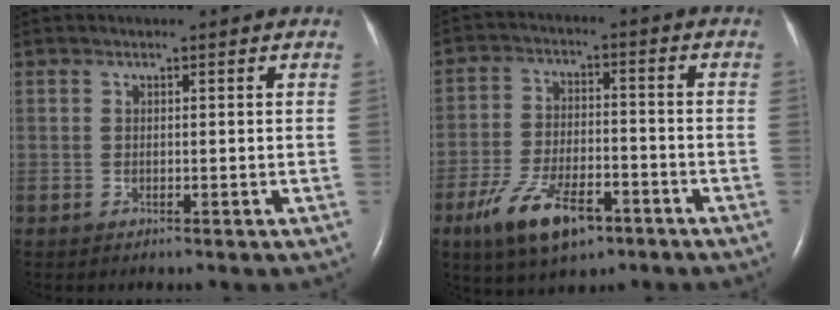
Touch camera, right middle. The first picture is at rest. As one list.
[{"total": 11.2, "force": [-6.5, 4.4, 8.0], "torque": [-0.158, -0.005, -0.109]}]